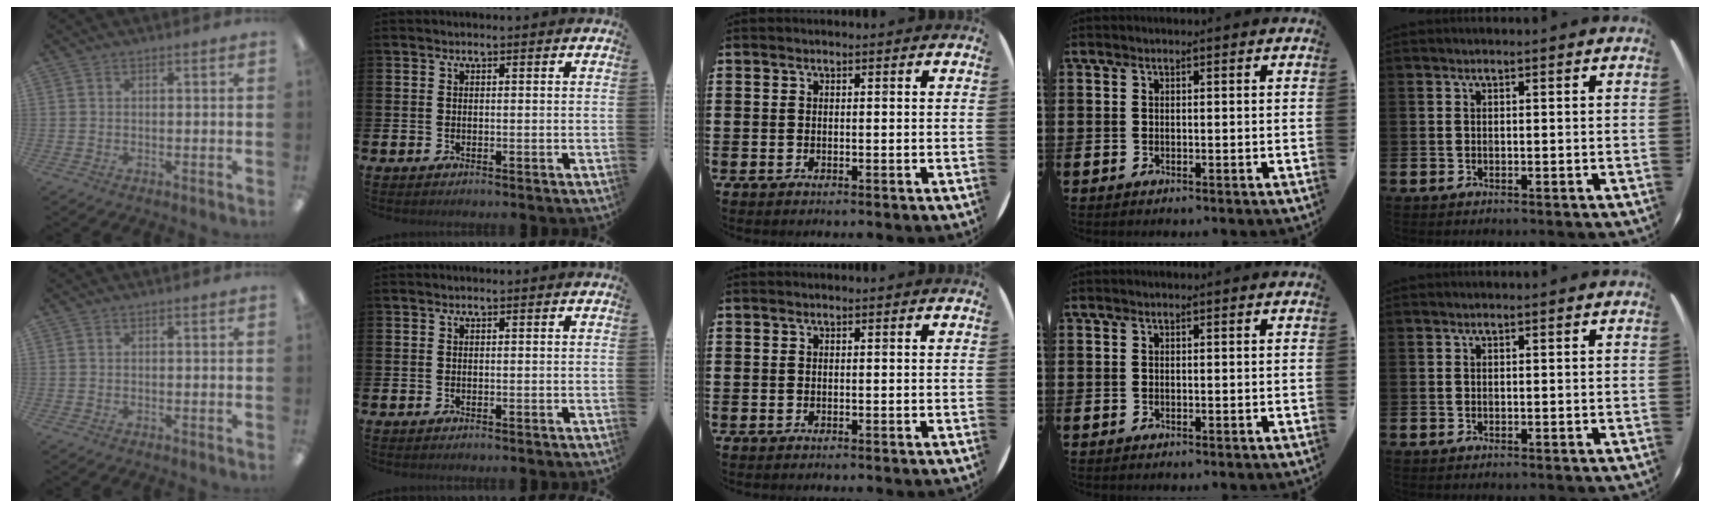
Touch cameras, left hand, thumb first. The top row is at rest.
{}